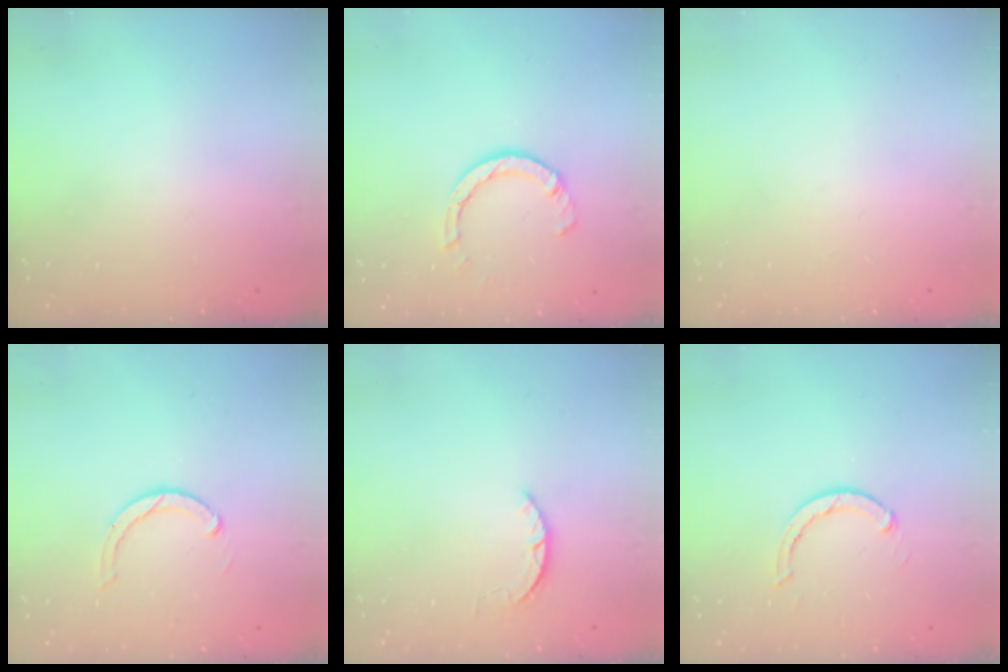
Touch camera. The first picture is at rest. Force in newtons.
{"total": 5.5, "press": 5.5, "slide": 0.6}
{"total": 0.0}
{"total": 2.9, "press": 2.9, "slide": 0.4}
{"total": 1.6, "press": 1.6, "slide": 0.3}
{"total": 2.9, "press": 2.8, "slide": 0.5}